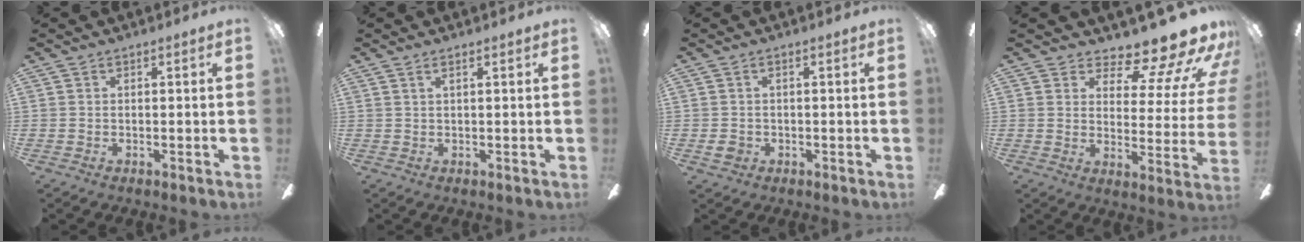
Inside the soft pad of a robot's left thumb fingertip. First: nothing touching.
{"total": 1.4, "force": [0.8, 0.1, 1.1], "torque": [-0.025, 0.001, 0.014]}
{"total": 2.3, "force": [-0.6, 1.7, 1.4], "torque": [-0.031, 0.001, -0.014]}
{"total": 14.1, "force": [11.1, 4.5, 7.5], "torque": [-0.104, -0.094, 0.184]}